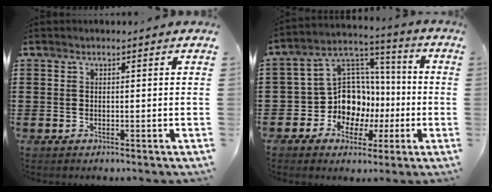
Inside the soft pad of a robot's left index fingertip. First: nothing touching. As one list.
[{"total": 11.8, "force": [-2.8, 10.4, 4.8], "torque": [-0.127, 0.004, -0.046]}]